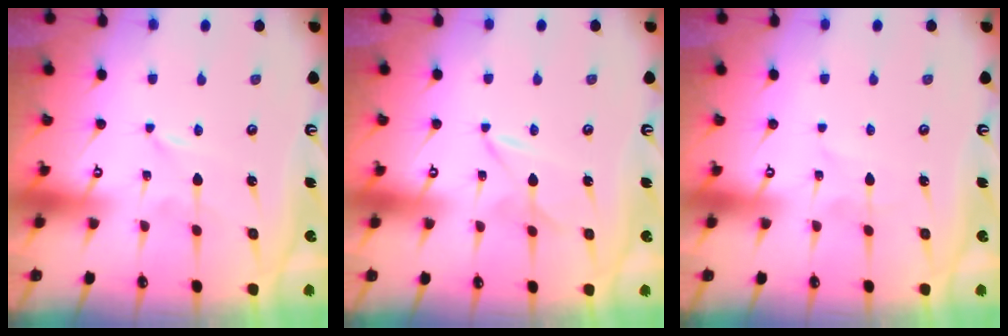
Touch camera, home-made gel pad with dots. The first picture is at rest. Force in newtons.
{"total": 4.4, "press": 4.4, "slide": 0.2}
{"total": 1.6, "press": 1.6, "slide": 0.1}